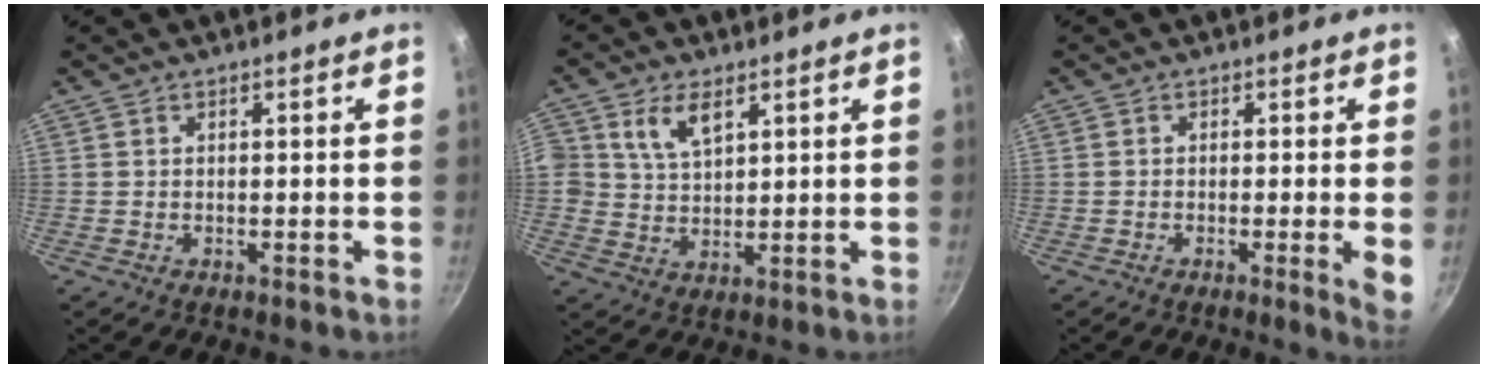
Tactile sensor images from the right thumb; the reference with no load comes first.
{"total": 6.3, "force": [3.1, 3.9, 3.8], "torque": [-0.055, -0.013, 0.063]}
{"total": 4.5, "force": [-0.8, 0.3, 4.4], "torque": [-0.054, -0.006, -0.012]}